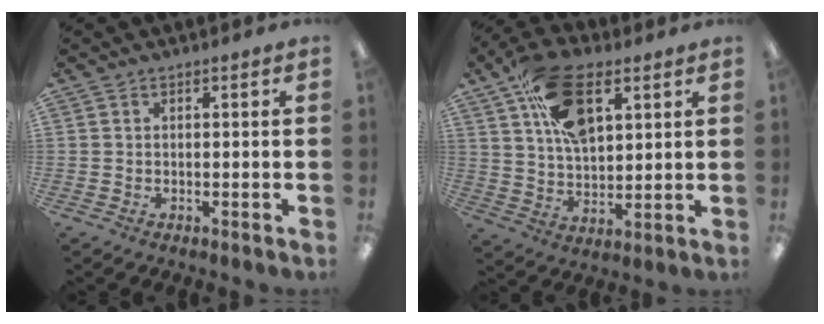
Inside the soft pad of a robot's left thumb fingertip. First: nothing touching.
{"total": 18.2, "force": [8.5, 10.1, 12.5], "torque": [-0.205, -0.010, 0.155]}